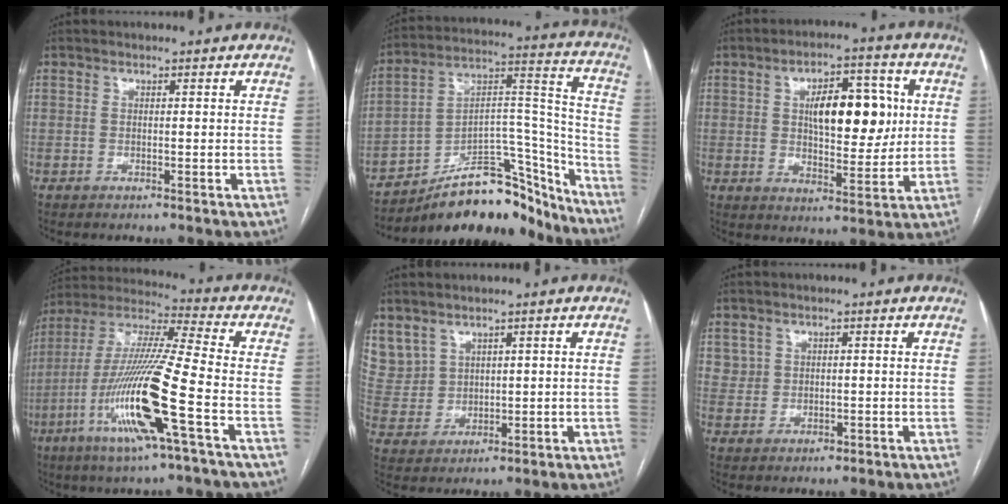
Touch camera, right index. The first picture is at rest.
{"total": 24.4, "force": [-19.4, 9.0, 11.6], "torque": [-0.168, 0.050, -0.301]}
{"total": 11.8, "force": [2.4, 4.9, 10.5], "torque": [-0.158, 0.016, 0.042]}
{"total": 18.1, "force": [-6.6, -0.1, 16.9], "torque": [-0.349, -0.019, -0.130]}
{"total": 9.0, "force": [5.4, 7.0, 1.8], "torque": [-0.068, 0.025, 0.140]}
{"total": 2.6, "force": [1.0, 2.4, 0.0], "torque": [0.014, 0.002, 0.018]}